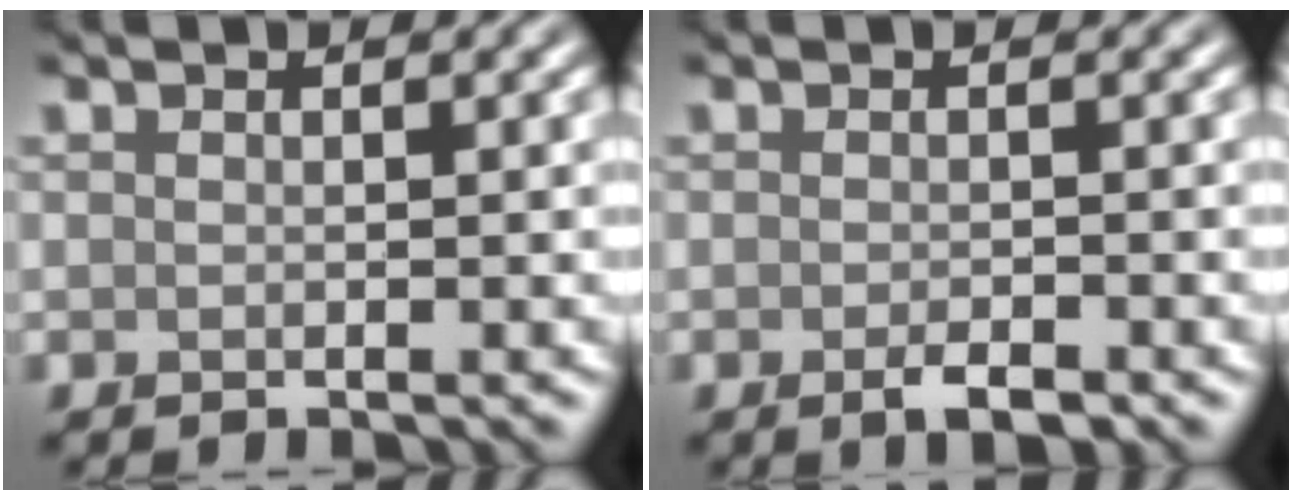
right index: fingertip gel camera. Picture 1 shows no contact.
{"total": 1.7, "force": [-0.9, 0.5, 1.2], "torque": [-0.021, -0.003, -0.015]}